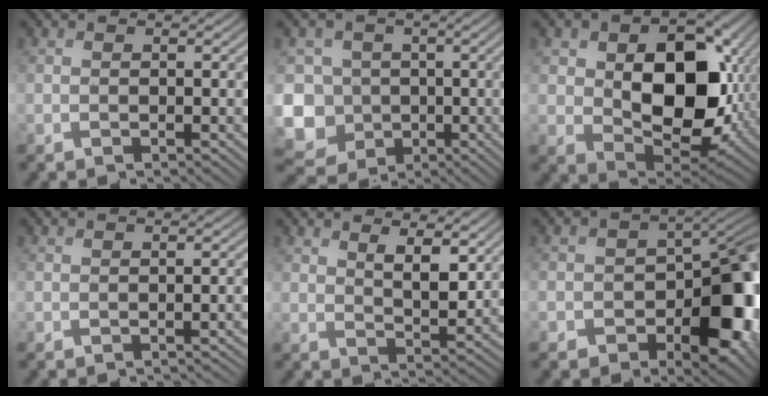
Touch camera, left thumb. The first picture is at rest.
{"total": 12.2, "force": [-2.0, 11.4, 3.8], "torque": [-0.147, -0.022, -0.056]}
{"total": 15.4, "force": [1.5, 10.4, 11.2], "torque": [-0.187, -0.025, 0.044]}
{"total": 1.1, "force": [-0.6, 0.1, 0.9], "torque": [-0.011, 0.004, -0.011]}
{"total": 4.7, "force": [2.9, 1.7, 3.4], "torque": [-0.069, -0.011, 0.050]}
{"total": 13.2, "force": [-4.3, 9.0, 8.6], "torque": [-0.090, -0.034, -0.072]}